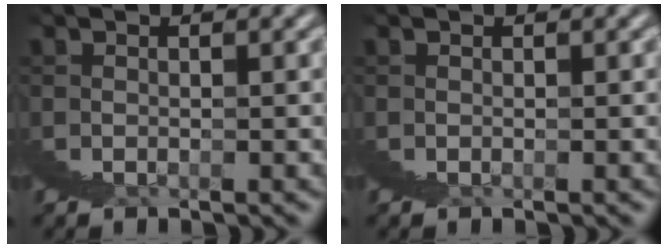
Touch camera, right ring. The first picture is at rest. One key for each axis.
{"total": 0.0}